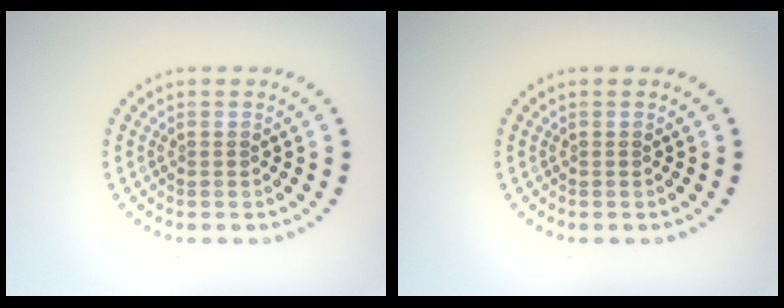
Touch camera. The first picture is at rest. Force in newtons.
{"total": 0.0}